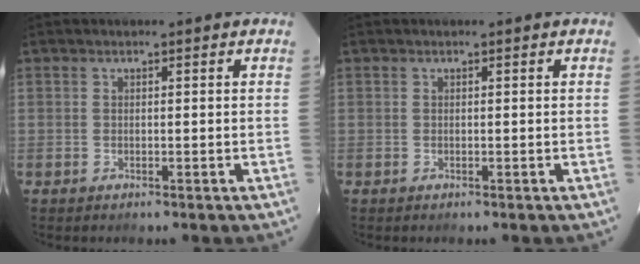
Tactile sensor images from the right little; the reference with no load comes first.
{"total": 0.0}